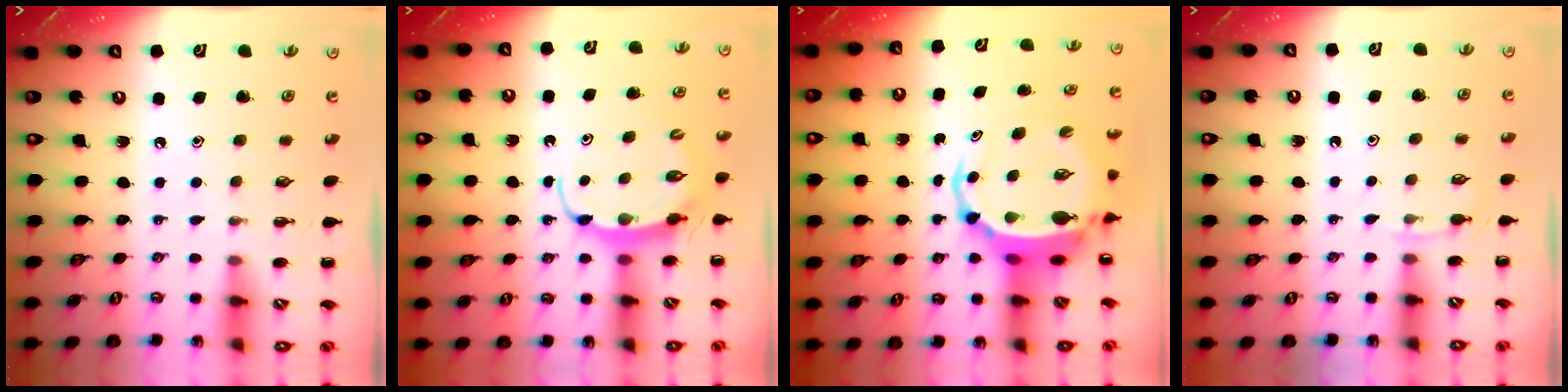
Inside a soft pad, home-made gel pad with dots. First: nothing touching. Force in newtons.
{"total": 6.2, "press": 6.2, "slide": 0.6}
{"total": 7.3, "press": 7.1, "slide": 1.8}
{"total": 3.9, "press": 3.7, "slide": 1.2}